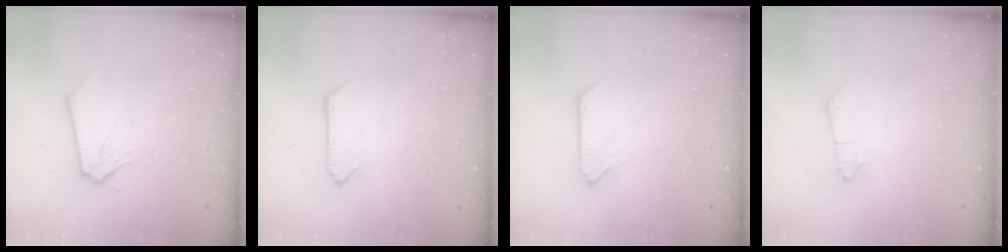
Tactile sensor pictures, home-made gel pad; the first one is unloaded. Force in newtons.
{"total": 0.0}
{"total": 0.0}
{"total": 0.0}